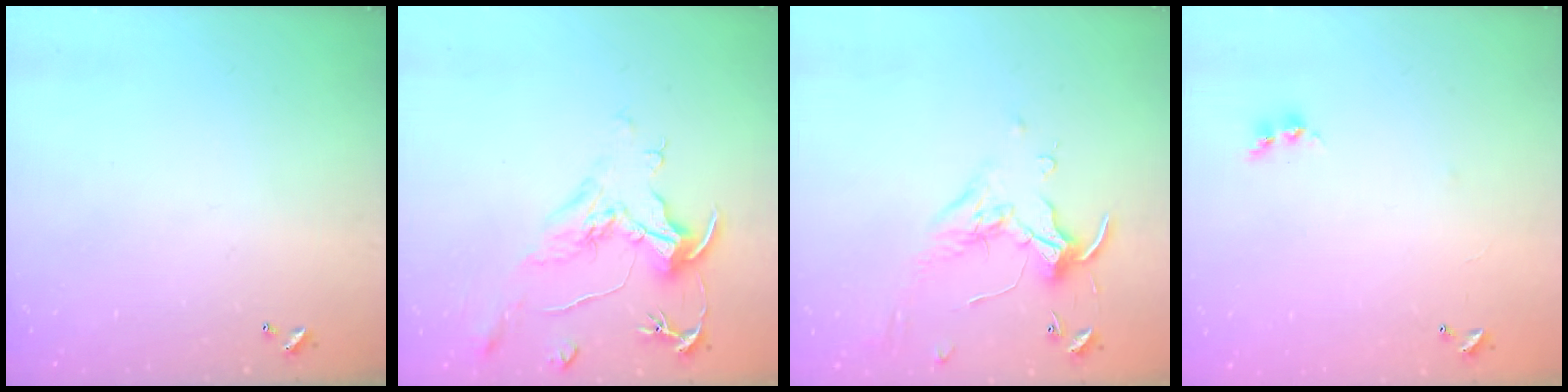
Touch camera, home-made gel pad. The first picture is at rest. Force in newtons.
{"total": 2.2, "press": 1.7, "slide": 1.4}
{"total": 0.5, "press": 0.4, "slide": 0.4}
{"total": 7.2, "press": 7.2, "slide": 0.7}